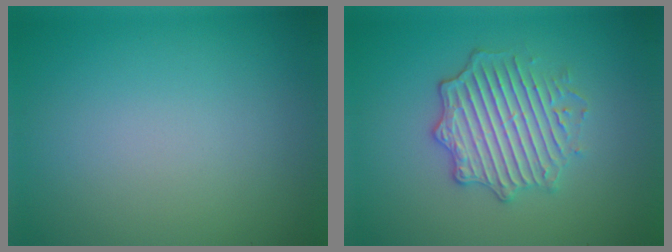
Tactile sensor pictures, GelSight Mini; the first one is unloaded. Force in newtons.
{"total": 4.5, "press": 4.0, "slide": 2.0}